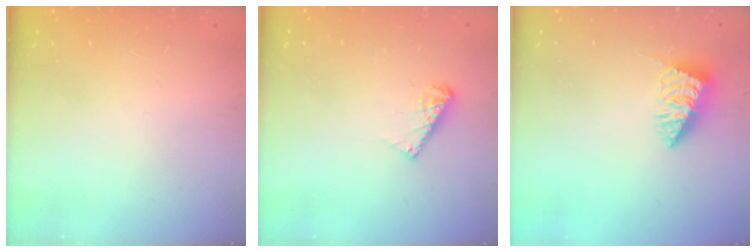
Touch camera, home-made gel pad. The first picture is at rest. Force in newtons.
{"total": 5.8, "press": 5.8, "slide": 0.3}
{"total": 2.6, "press": 2.6, "slide": 0.1}